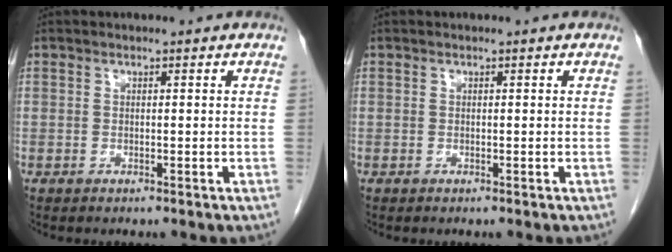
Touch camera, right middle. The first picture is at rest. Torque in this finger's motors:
{"motor_torque": [0.06, 0.07, 0.03, 0.00]}